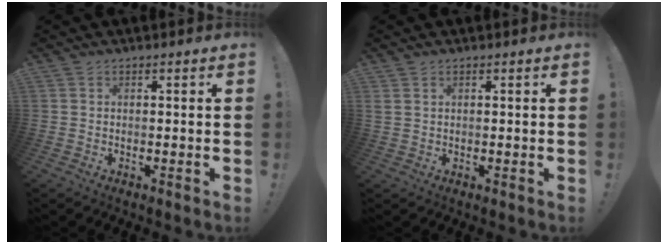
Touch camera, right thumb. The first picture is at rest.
{"total": 1.3, "force": [0.6, 0.8, 0.7], "torque": [-0.016, 0.004, 0.012]}